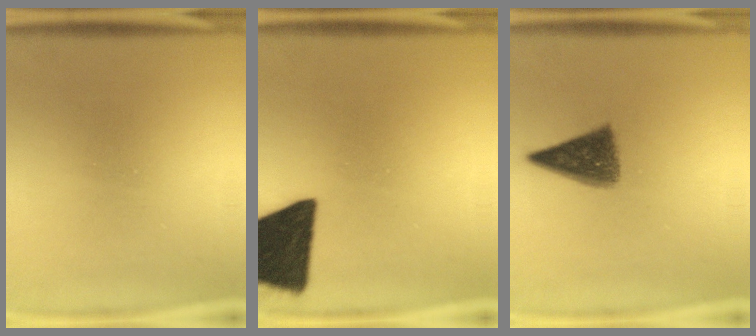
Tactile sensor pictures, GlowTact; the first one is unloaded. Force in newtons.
{"total": 18.0}
{"total": 7.9}